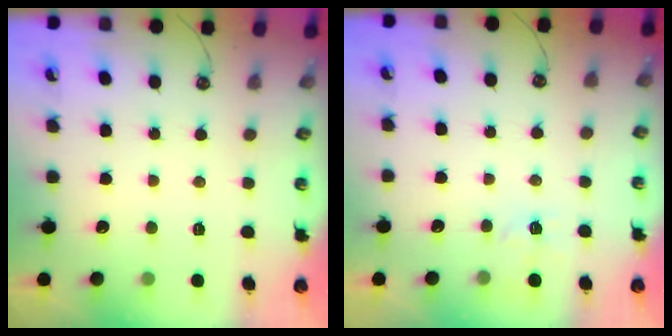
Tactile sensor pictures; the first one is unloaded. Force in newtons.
{"total": 3.4, "press": 3.4, "slide": 0.4}